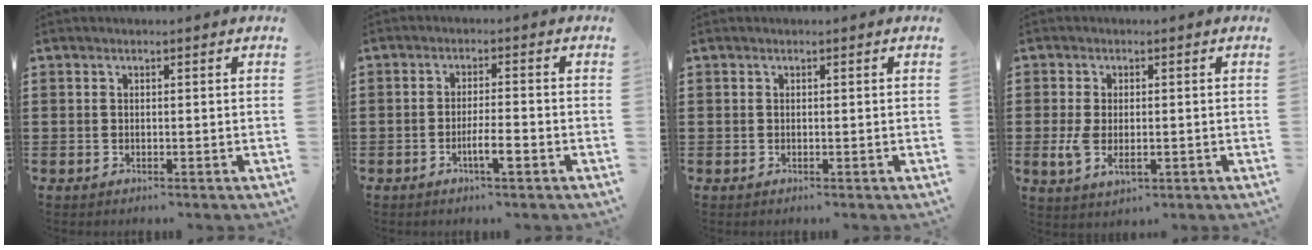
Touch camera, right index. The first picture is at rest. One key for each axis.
{"total": 3.9, "fx": -1.9, "fy": 0.5, "fz": 3.4, "tx": -0.057, "ty": 0.002, "tz": -0.035}
{"total": 0.0}
{"total": 3.8, "fx": -0.6, "fy": 2.0, "fz": 3.2, "tx": -0.075, "ty": -0.003, "tz": -0.013}